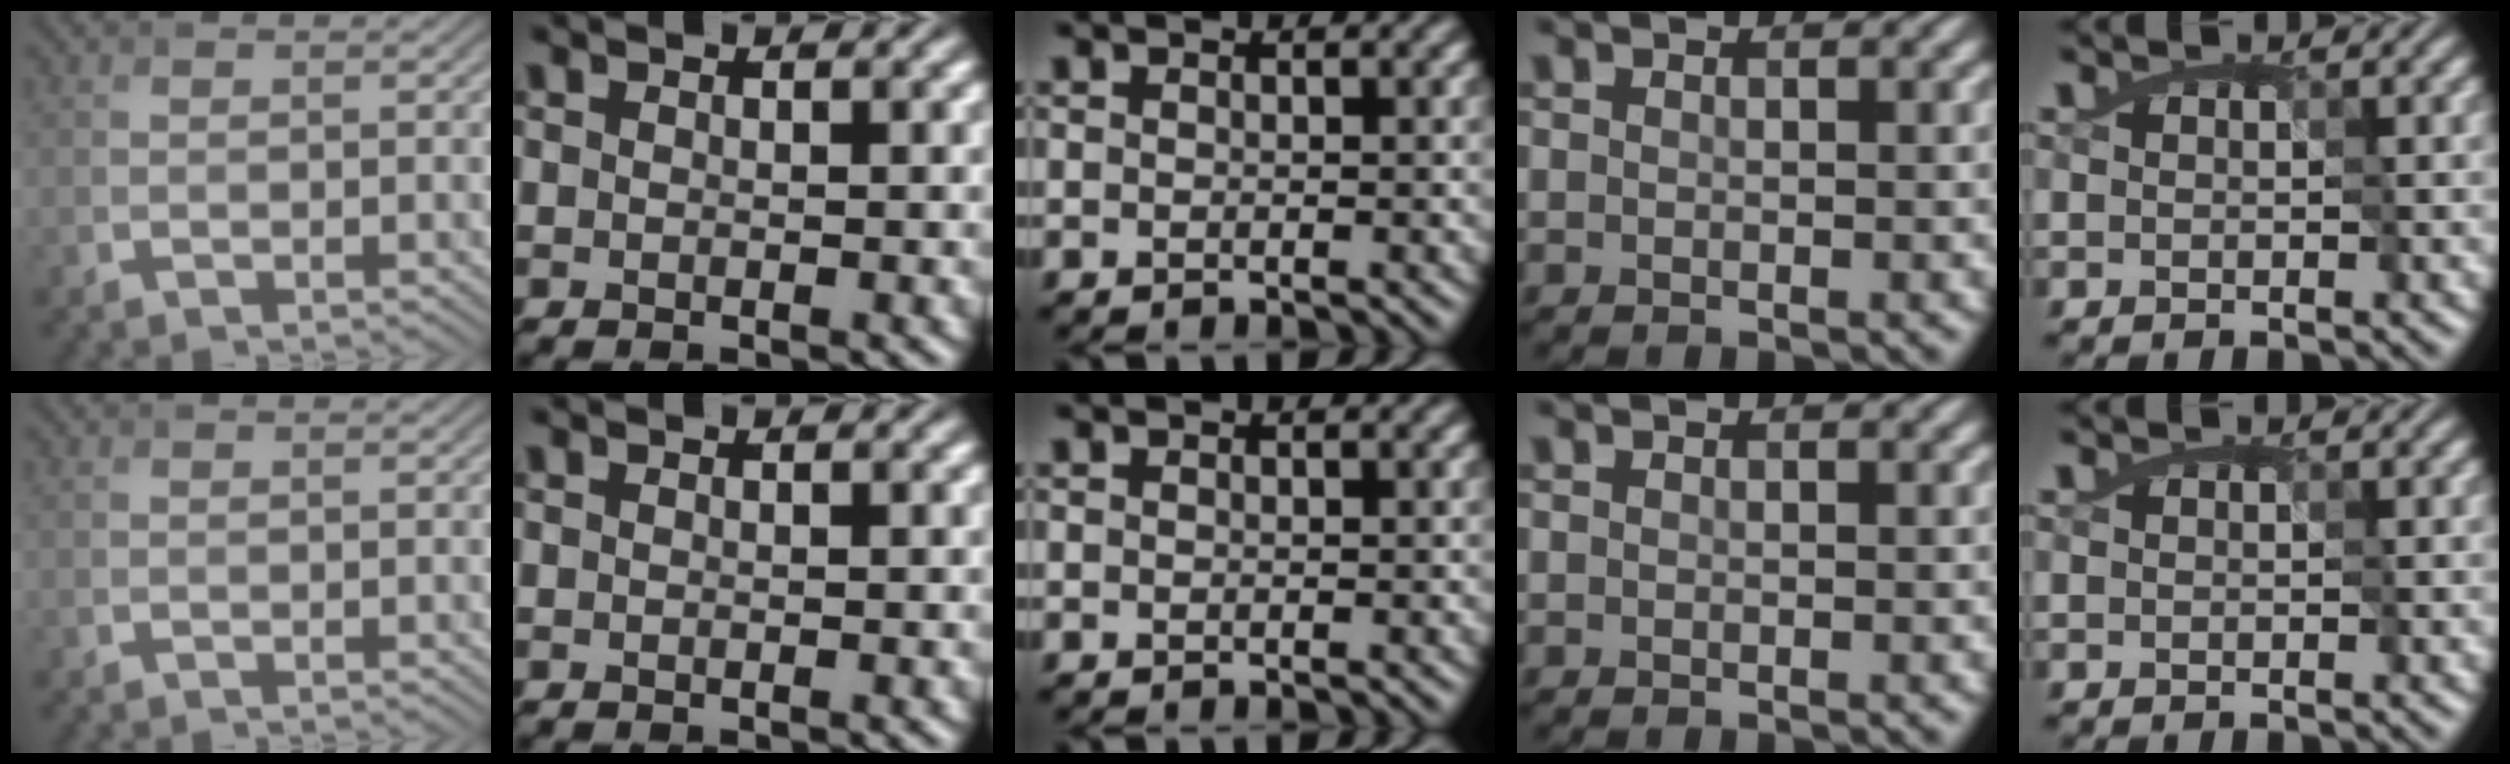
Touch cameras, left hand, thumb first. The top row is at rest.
{}